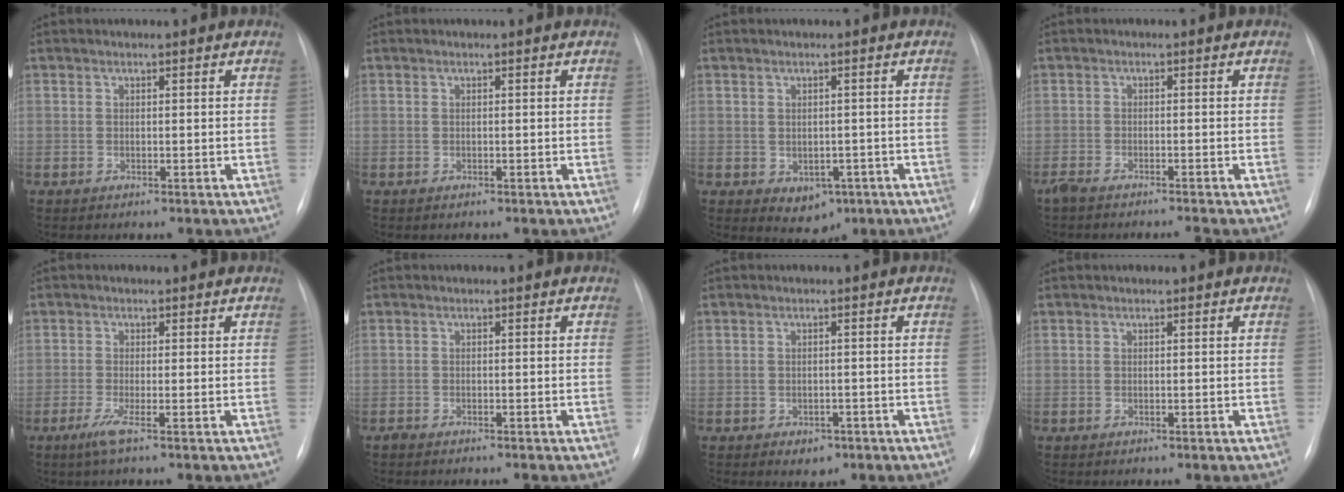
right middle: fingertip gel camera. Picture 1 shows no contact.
{"total": 0.0}
{"total": 4.0, "force": [-1.3, 3.0, 2.3], "torque": [-0.026, 0.001, -0.002]}
{"total": 3.3, "force": [-3.0, 0.0, 1.4], "torque": [-0.025, -0.006, -0.052]}
{"total": 2.1, "force": [-1.0, -0.3, 1.8], "torque": [-0.042, -0.009, -0.024]}
{"total": 1.1, "force": [-1.0, 0.2, 0.4], "torque": [-0.010, -0.002, -0.016]}
{"total": 2.1, "force": [-1.1, 1.5, 0.9], "torque": [-0.008, 0.003, -0.006]}
{"total": 0.0}